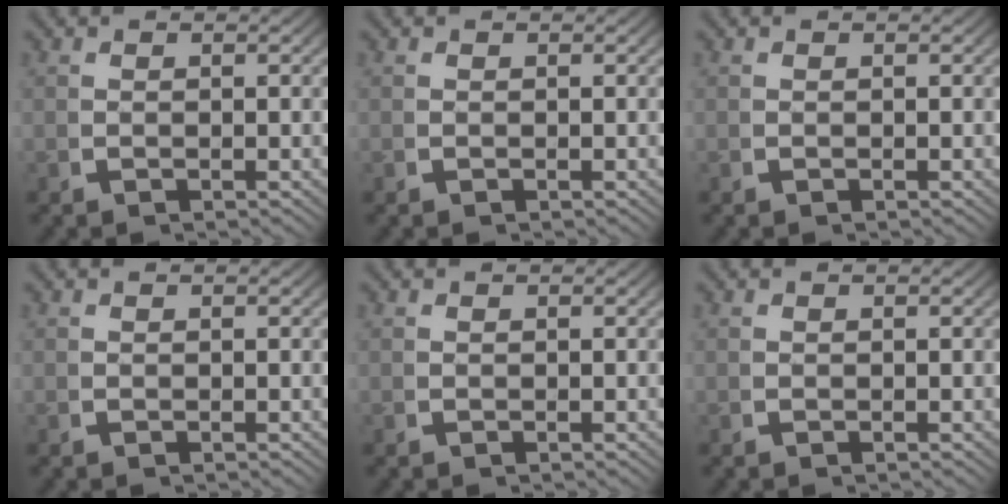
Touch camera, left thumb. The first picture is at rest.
{"total": 0.0}
{"total": 0.0}
{"total": 0.0}
{"total": 0.0}
{"total": 0.0}